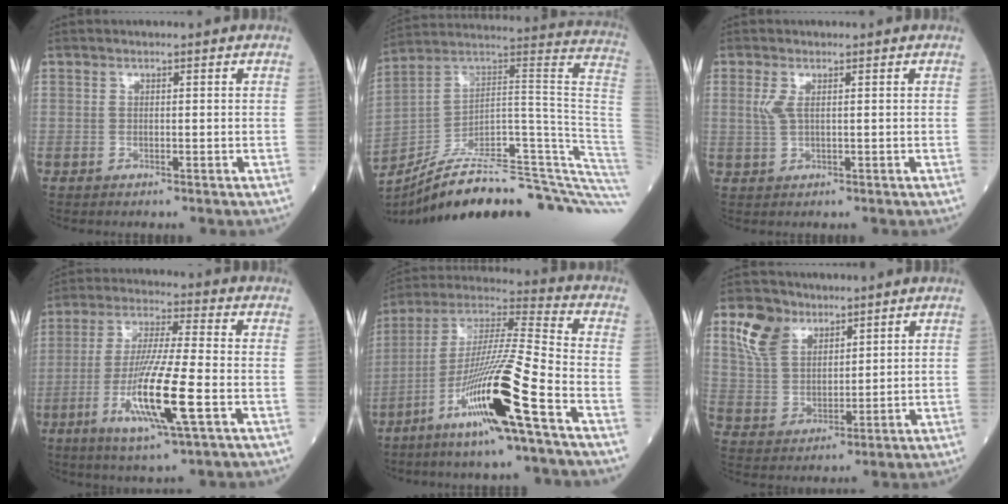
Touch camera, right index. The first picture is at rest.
{"total": 31.5, "force": [-25.8, 2.9, 17.9], "torque": [-0.143, 0.023, -0.362]}
{"total": 2.1, "force": [0.7, 0.6, 1.9], "torque": [-0.052, 0.002, 0.018]}
{"total": 13.8, "force": [-4.2, 0.5, 13.1], "torque": [-0.259, -0.020, -0.079]}
{"total": 17.9, "force": [-8.2, -0.6, 15.9], "torque": [-0.319, -0.024, -0.158]}
{"total": 8.9, "force": [5.6, 5.2, 4.5], "torque": [-0.101, 0.021, 0.117]}